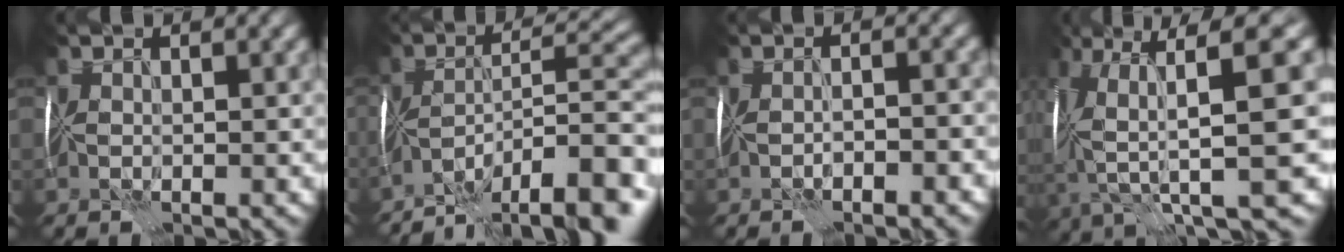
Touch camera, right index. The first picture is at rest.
{"total": 12.8, "force": [-9.5, 3.0, 8.0], "torque": [-0.132, -0.002, -0.146]}
{"total": 2.6, "force": [-1.9, 0.0, 1.8], "torque": [-0.018, 0.003, -0.026]}
{"total": 10.8, "force": [0.6, 2.0, 10.6], "torque": [-0.195, -0.004, 0.036]}